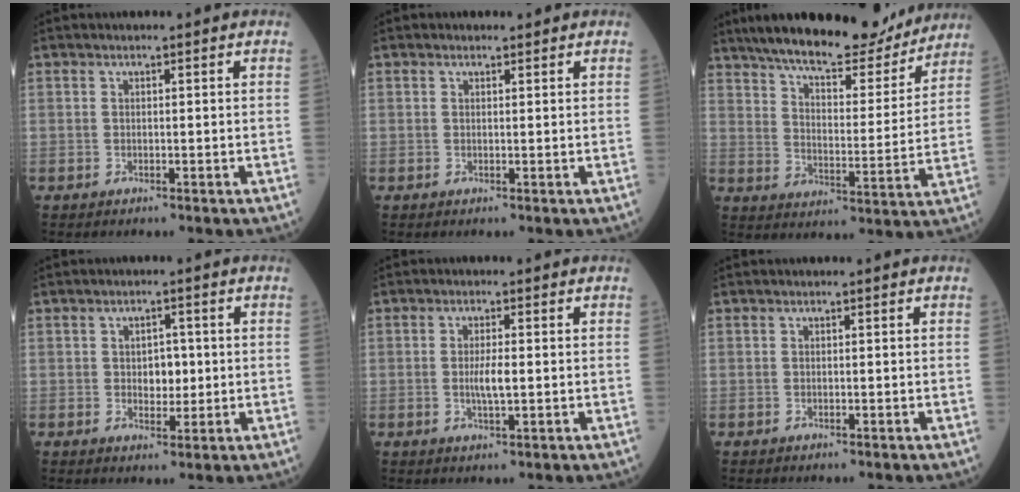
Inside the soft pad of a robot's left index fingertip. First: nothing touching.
{"total": 0.6, "force": [0.5, 0.3, 0.0], "torque": [-0.005, -0.004, 0.003]}
{"total": 20.5, "force": [17.8, 4.7, 8.9], "torque": [-0.139, -0.003, 0.252]}
{"total": 3.2, "force": [0.0, 2.2, 2.4], "torque": [-0.029, 0.002, 0.000]}
{"total": 3.1, "force": [-0.4, 0.5, 3.0], "torque": [-0.059, -0.006, -0.008]}
{"total": 0.0}